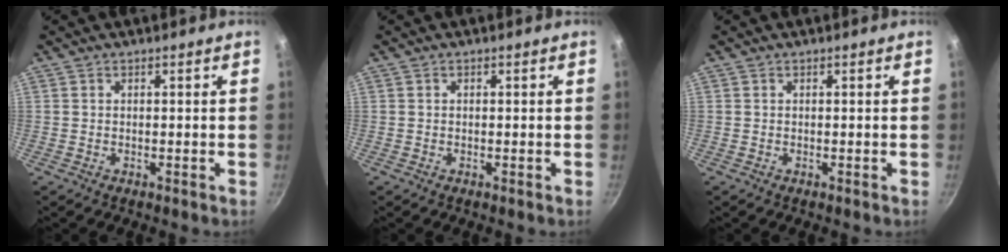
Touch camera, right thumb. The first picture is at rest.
{"total": 0.0}
{"total": 0.0}